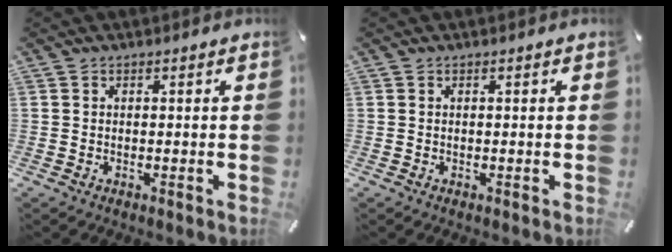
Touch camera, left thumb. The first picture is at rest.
{"total": 0.0}